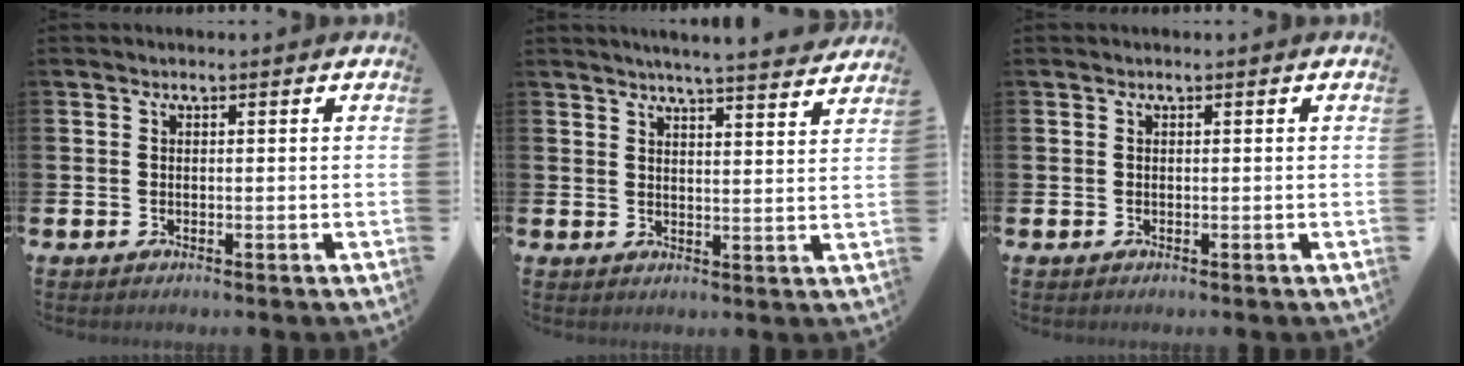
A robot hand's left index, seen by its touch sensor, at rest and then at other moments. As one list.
[{"total": 5.2, "force": [5.0, -0.7, 1.0], "torque": [-0.021, -0.033, 0.085]}, {"total": 0.0}]